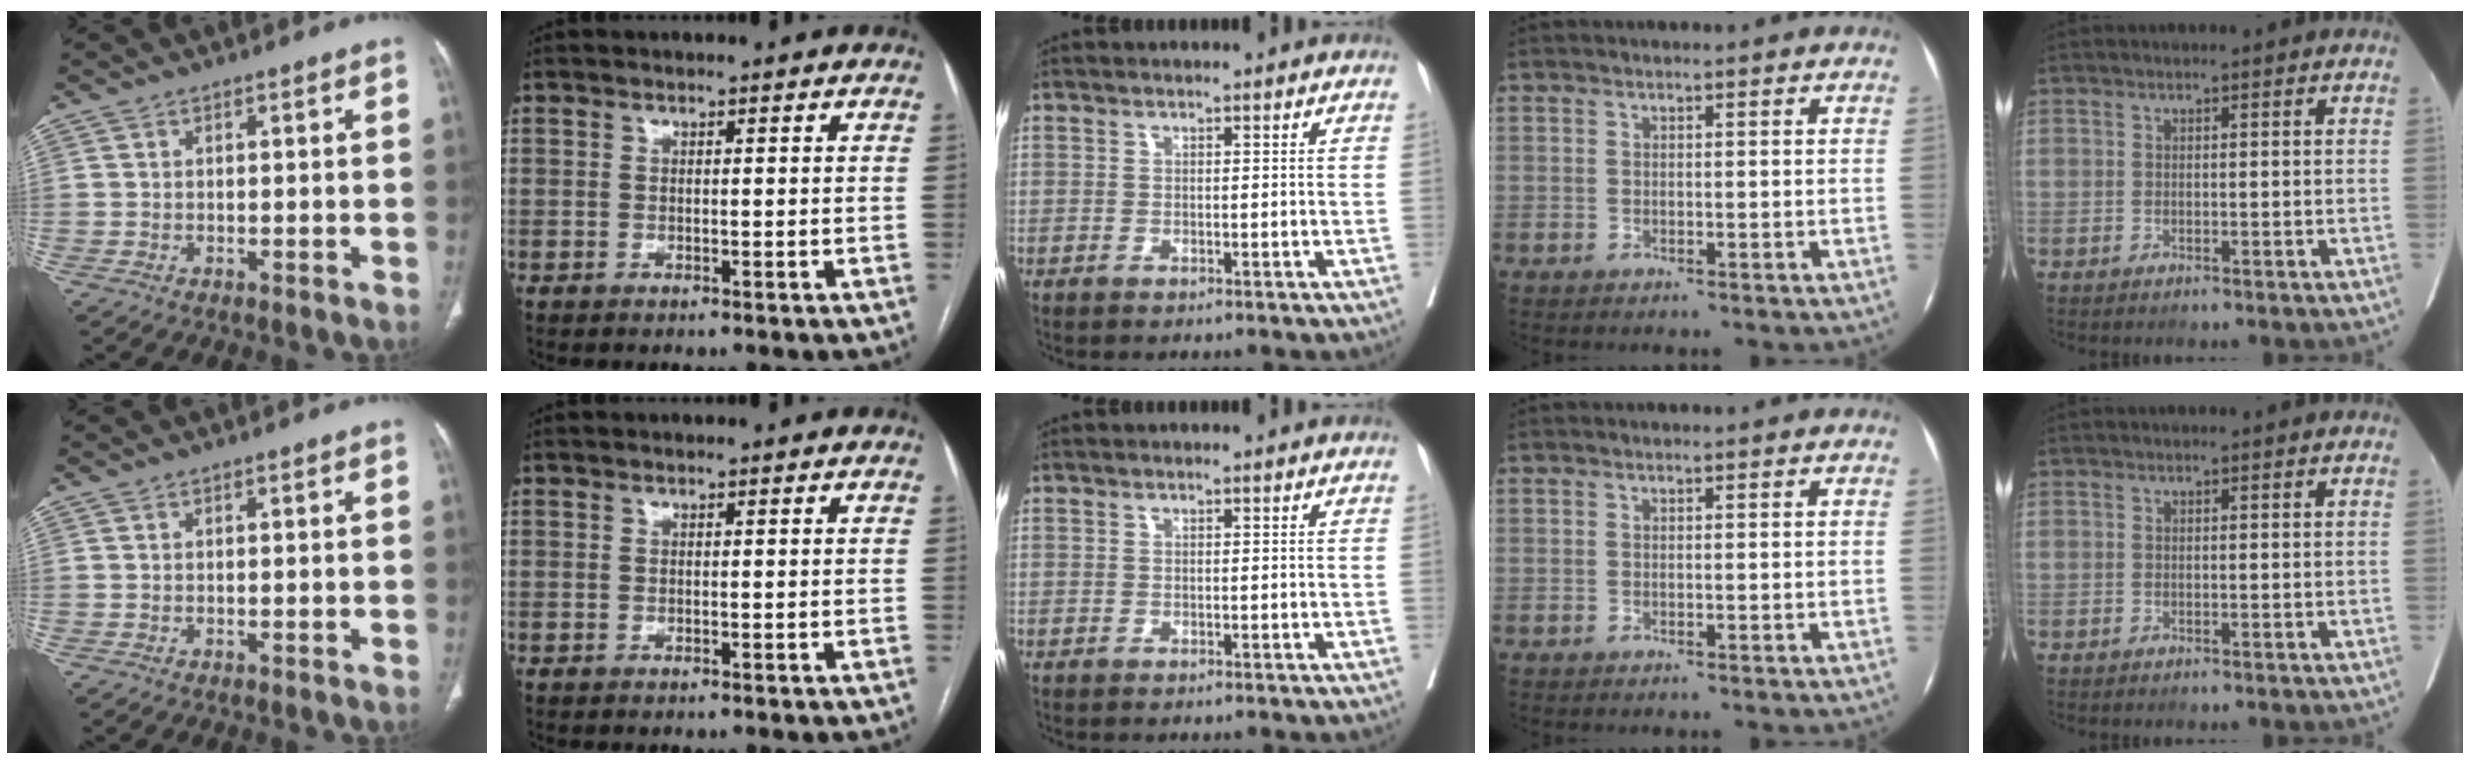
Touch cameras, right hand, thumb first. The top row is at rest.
{}